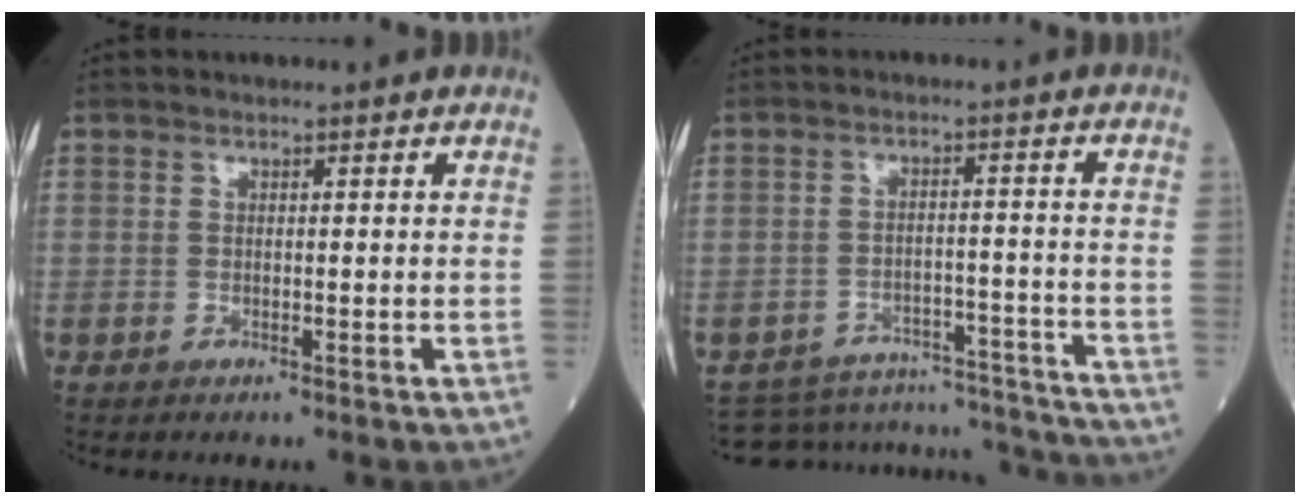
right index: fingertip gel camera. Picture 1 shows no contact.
{"total": 15.1, "force": [-14.7, 2.8, 1.2], "torque": [-0.016, 0.030, -0.187]}